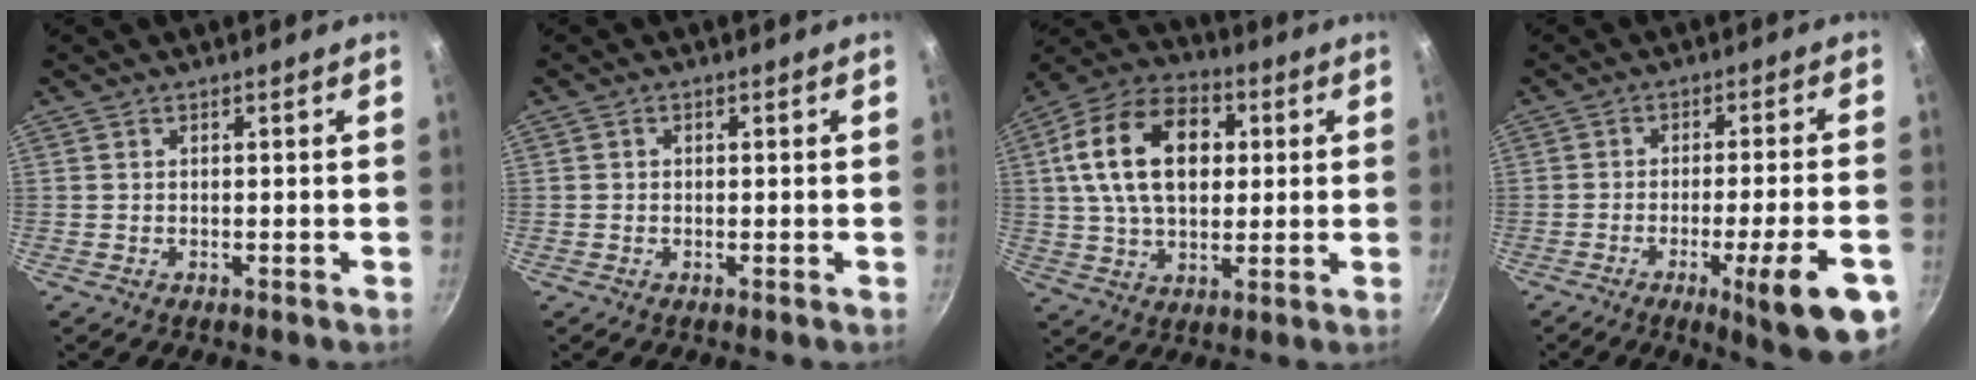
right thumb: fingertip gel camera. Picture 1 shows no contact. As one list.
[{"total": 0.6, "force": [0.0, 0.5, 0.2], "torque": [-0.004, 0.003, 0.000]}, {"total": 18.9, "force": [3.8, 12.4, 13.8], "torque": [-0.215, 0.015, 0.052]}, {"total": 14.0, "force": [-6.0, 2.1, 12.4], "torque": [-0.157, 0.019, -0.080]}]